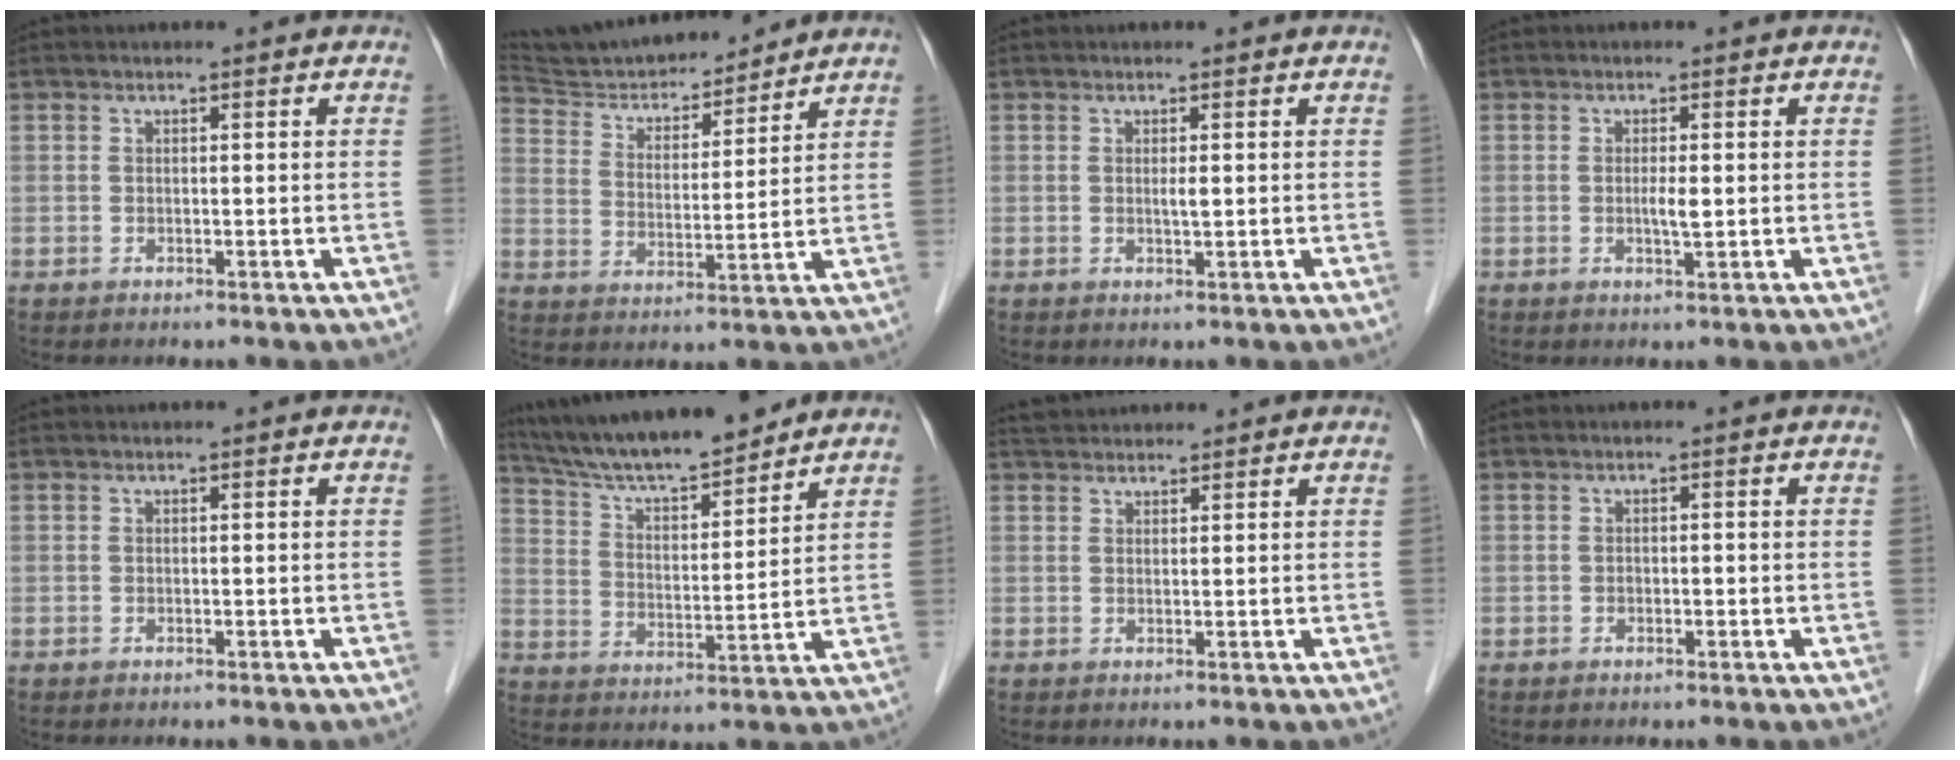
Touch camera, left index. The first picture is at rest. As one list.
[{"total": 14.2, "force": [13.5, 2.7, 3.5], "torque": [-0.062, 0.012, 0.233]}, {"total": 1.0, "force": [0.2, 0.1, 0.9], "torque": [-0.021, -0.001, 0.003]}, {"total": 1.8, "force": [0.0, 0.2, 1.7], "torque": [-0.035, -0.001, 0.000]}, {"total": 0.0}, {"total": 14.6, "force": [13.2, 1.9, 5.9], "torque": [-0.105, 0.010, 0.229]}, {"total": 3.7, "force": [3.5, 0.8, 0.7], "torque": [-0.012, 0.035, 0.063]}, {"total": 0.6, "force": [-0.2, 0.4, 0.4], "torque": [-0.005, 0.003, -0.005]}]